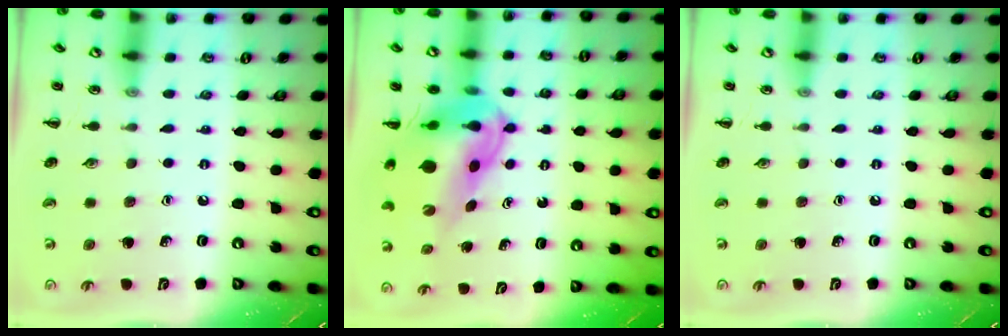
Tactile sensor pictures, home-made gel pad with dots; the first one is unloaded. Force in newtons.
{"total": 13.0, "press": 12.3, "slide": 4.1}
{"total": 0.0}